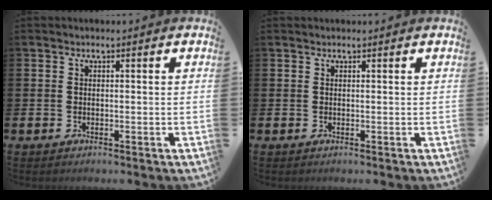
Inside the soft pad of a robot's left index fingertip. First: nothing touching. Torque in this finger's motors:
{"motor_torque": [0.03, -1.45, -0.05, -0.04]}